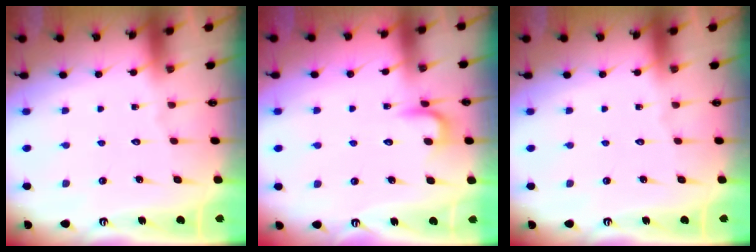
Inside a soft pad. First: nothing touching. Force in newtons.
{"total": 4.1, "press": 4.1, "slide": 0.5}
{"total": 0.0}